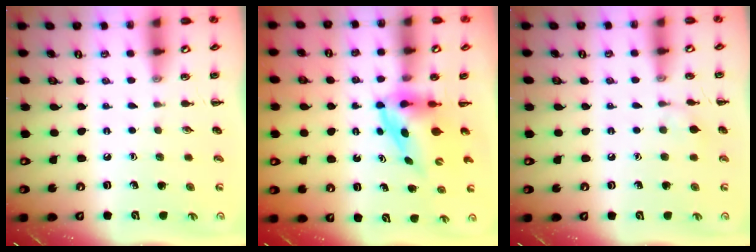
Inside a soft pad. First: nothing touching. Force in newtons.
{"total": 3.8, "press": 3.7, "slide": 0.6}
{"total": 5.3, "press": 5.0, "slide": 1.8}